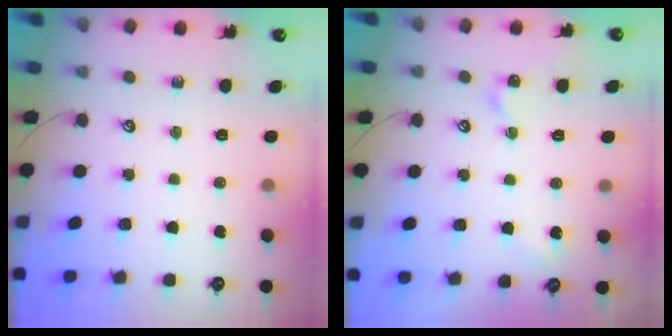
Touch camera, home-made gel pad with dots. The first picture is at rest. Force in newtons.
{"total": 3.5, "press": 3.5, "slide": 0.6}